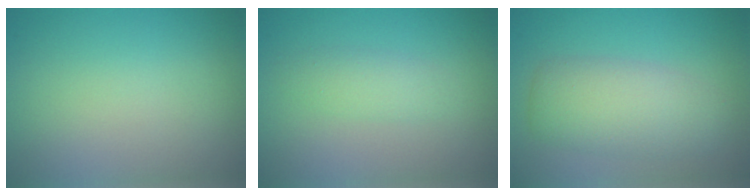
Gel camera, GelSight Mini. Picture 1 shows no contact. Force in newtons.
{"total": 1.7, "press": 1.7, "slide": 0.0}
{"total": 4.9, "press": 4.9, "slide": 0.1}